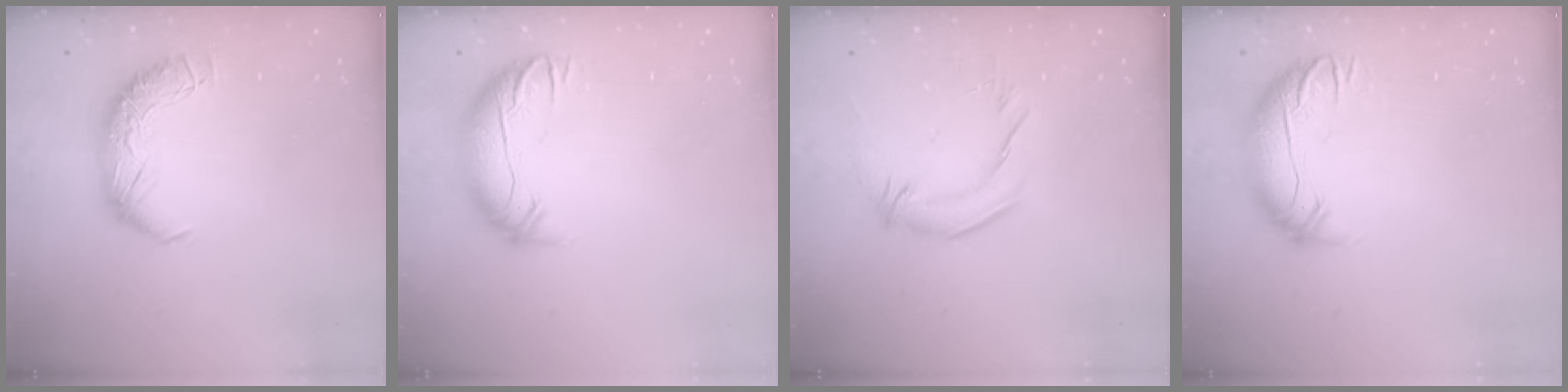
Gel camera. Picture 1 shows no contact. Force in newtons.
{"total": 3.4, "press": 2.1, "slide": 2.7}
{"total": 1.8, "press": 0.7, "slide": 1.7}
{"total": 3.4, "press": 2.1, "slide": 2.6}